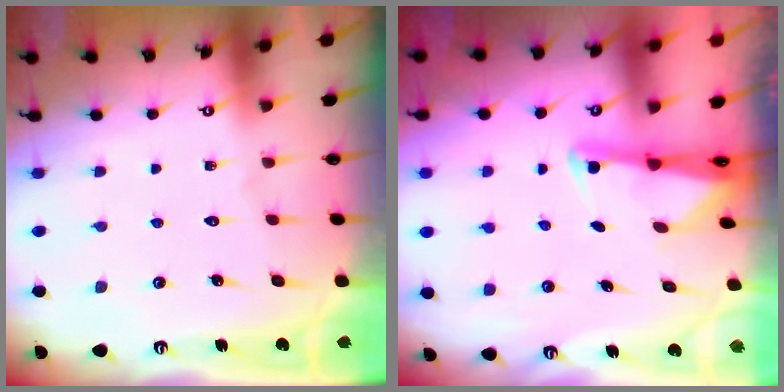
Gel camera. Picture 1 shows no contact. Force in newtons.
{"total": 2.0, "press": 2.0, "slide": 0.3}